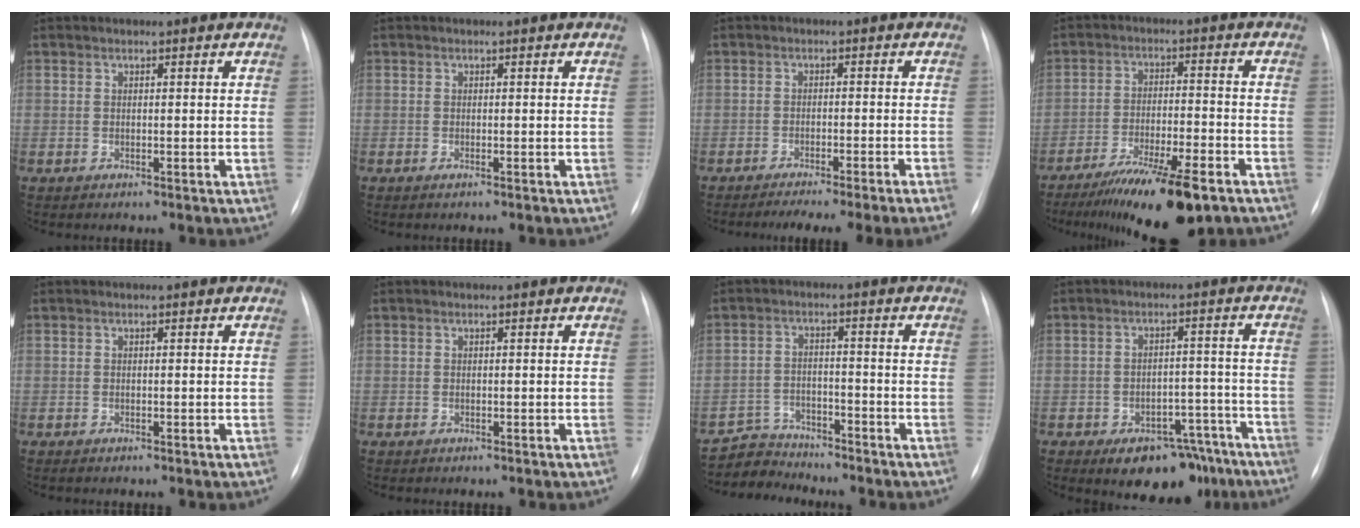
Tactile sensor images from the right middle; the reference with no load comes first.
{"total": 0.0}
{"total": 10.6, "force": [-8.6, -1.6, 5.9], "torque": [-0.057, -0.015, -0.120]}
{"total": 13.8, "force": [-9.6, 2.0, 9.7], "torque": [-0.155, -0.029, -0.157]}
{"total": 0.0}
{"total": 0.0}
{"total": 5.1, "force": [-4.9, 0.9, -1.2], "torque": [0.021, 0.000, -0.087]}
{"total": 11.0, "force": [-8.0, 5.6, 5.1], "torque": [-0.036, 0.031, -0.108]}